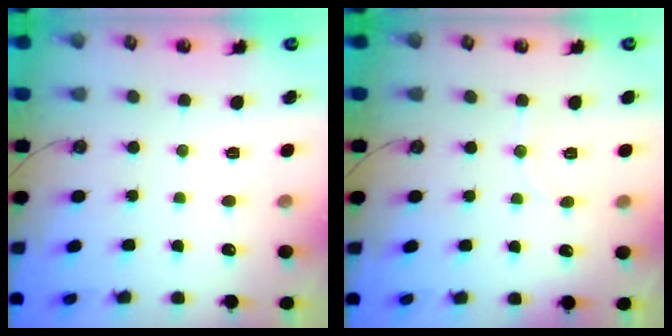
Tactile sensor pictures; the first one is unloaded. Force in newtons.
{"total": 3.3, "press": 3.3, "slide": 0.4}